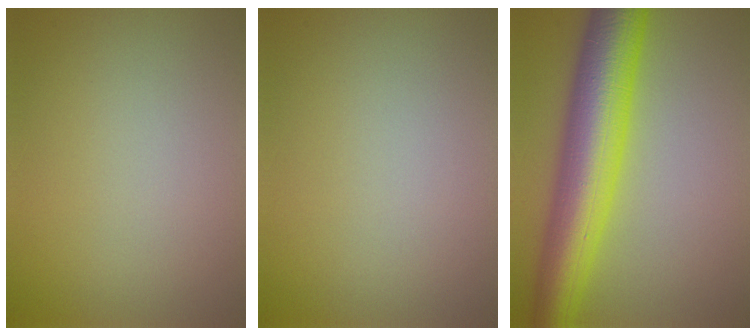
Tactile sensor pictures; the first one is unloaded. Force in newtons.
{"total": 0.0}
{"total": 9.9, "press": 9.9, "slide": 0.1}